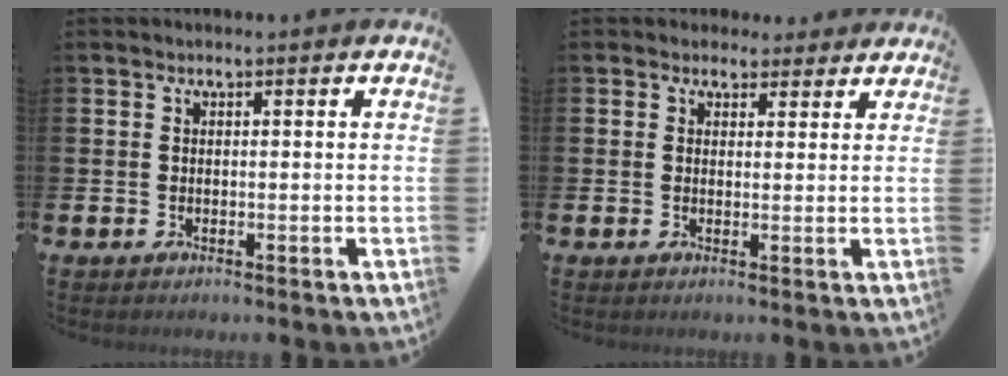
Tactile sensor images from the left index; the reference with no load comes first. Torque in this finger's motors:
{"motor_torque": [0.71, -1.03, 0.14, 0.06]}